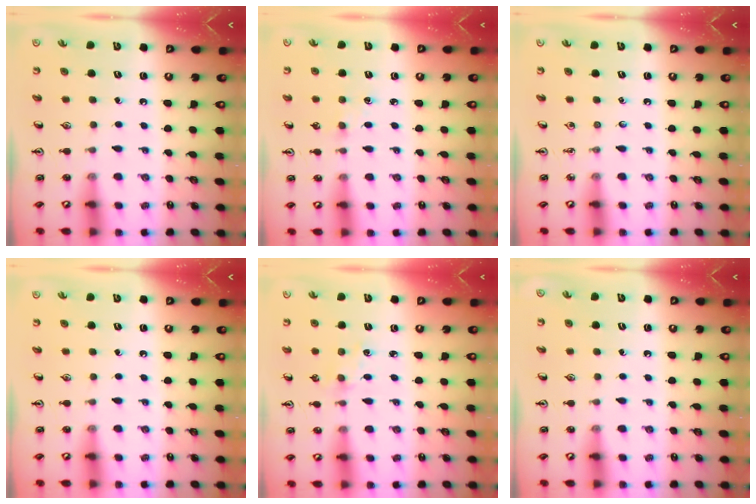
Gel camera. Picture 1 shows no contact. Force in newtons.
{"total": 3.5, "press": 3.5, "slide": 0.5}
{"total": 0.0}
{"total": 0.0}
{"total": 2.6, "press": 2.5, "slide": 0.4}
{"total": 0.0}